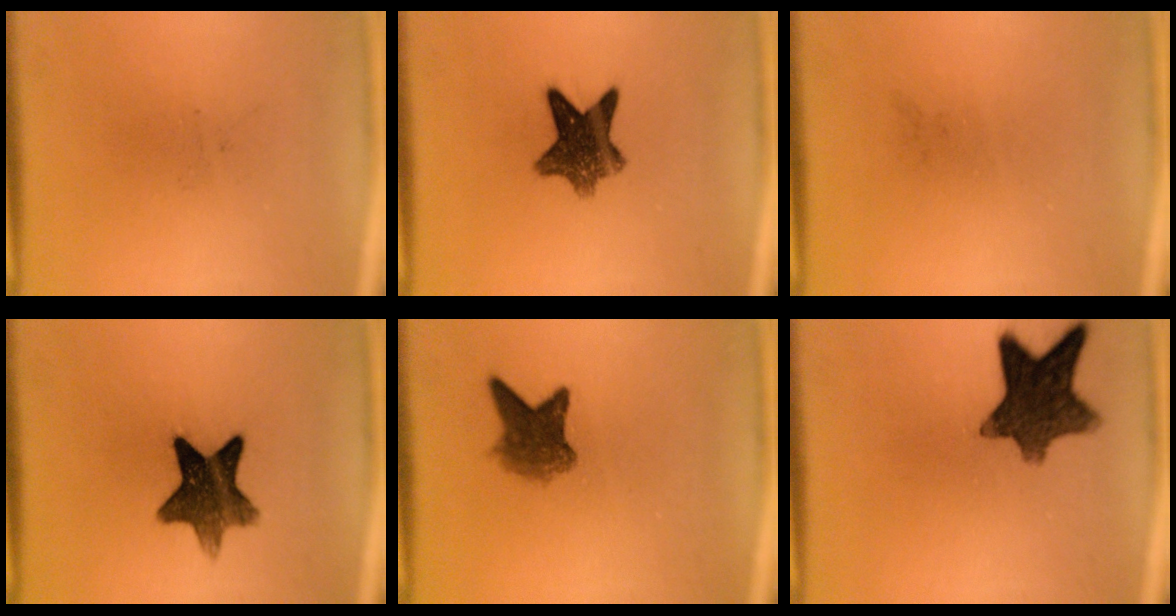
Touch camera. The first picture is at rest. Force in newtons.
{"total": 8.8}
{"total": 0.0}
{"total": 10.9}
{"total": 5.2}
{"total": 11.6}